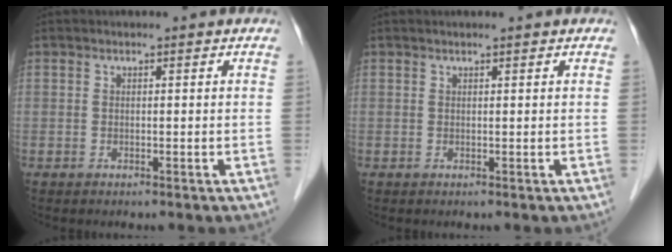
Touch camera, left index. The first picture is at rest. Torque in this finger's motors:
{"motor_torque": [0.20, -0.15, -0.01, -0.01]}